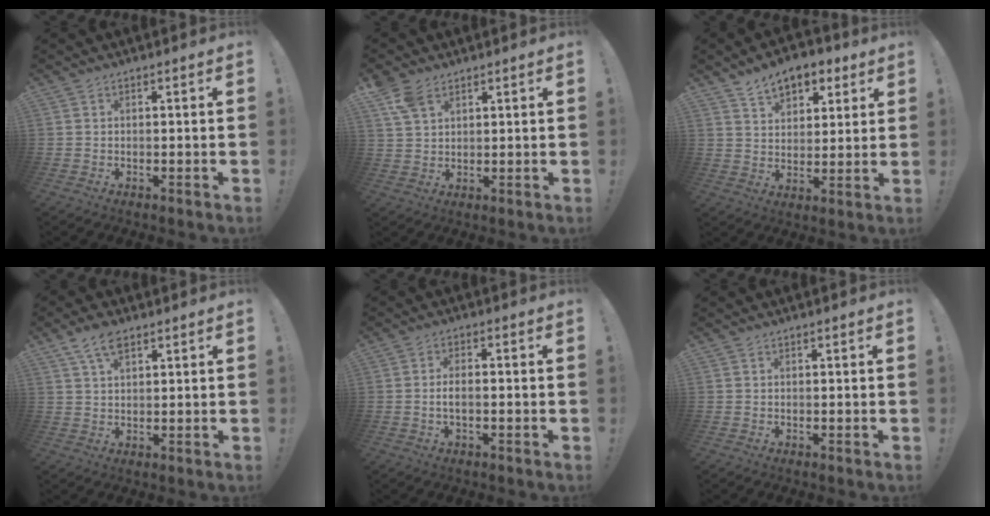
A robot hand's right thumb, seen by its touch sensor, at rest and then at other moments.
{"total": 6.5, "force": [4.1, 3.8, 3.4], "torque": [-0.066, -0.010, 0.080]}
{"total": 9.6, "force": [6.3, 5.8, 4.1], "torque": [-0.066, -0.031, 0.120]}
{"total": 6.3, "force": [3.8, 2.9, 4.2], "torque": [-0.081, -0.008, 0.070]}
{"total": 3.2, "force": [-0.6, 1.1, 2.9], "torque": [-0.065, 0.006, -0.012]}
{"total": 0.0}